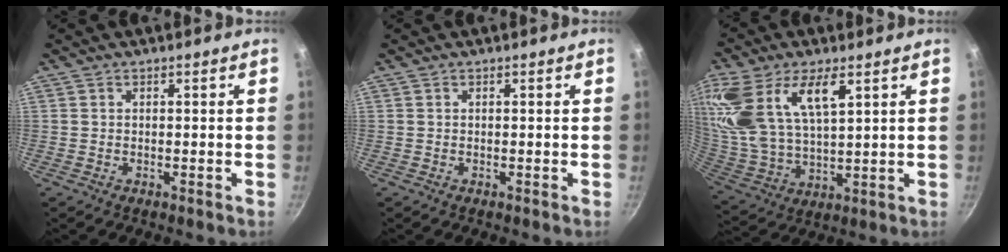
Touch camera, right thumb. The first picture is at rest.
{"total": 0.0}
{"total": 21.2, "force": [9.9, 10.5, 15.5], "torque": [-0.323, -0.009, 0.203]}